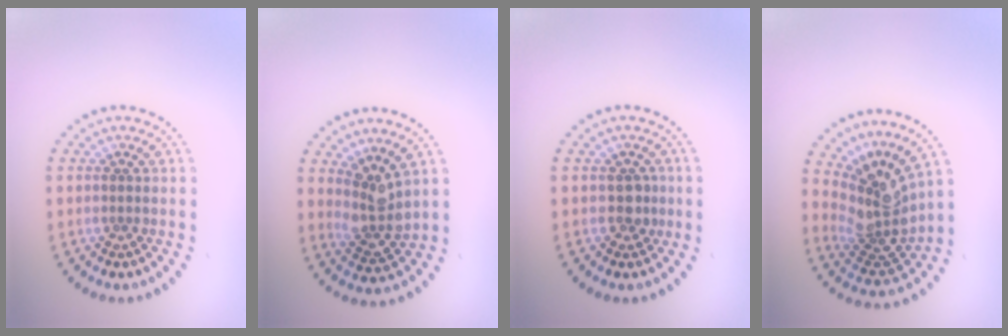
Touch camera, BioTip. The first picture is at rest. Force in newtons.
{"total": 3.1, "press": 2.6, "slide": 1.6}
{"total": 1.4, "press": 1.3, "slide": 0.5}
{"total": 4.4, "press": 3.1, "slide": 3.1}